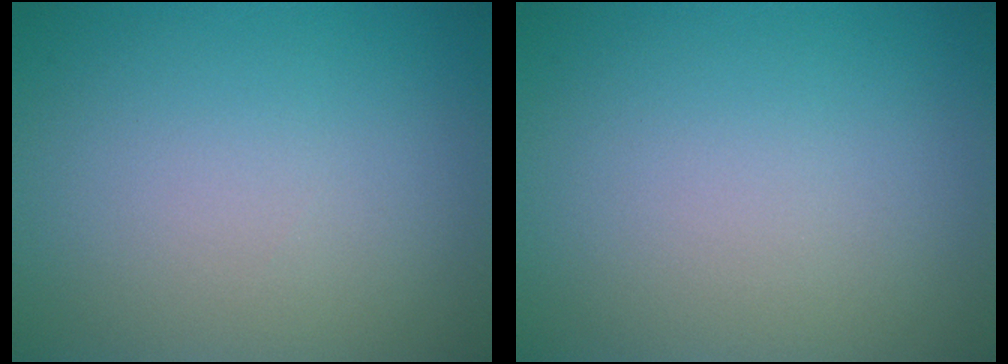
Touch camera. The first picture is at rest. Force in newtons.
{"total": 0.0}